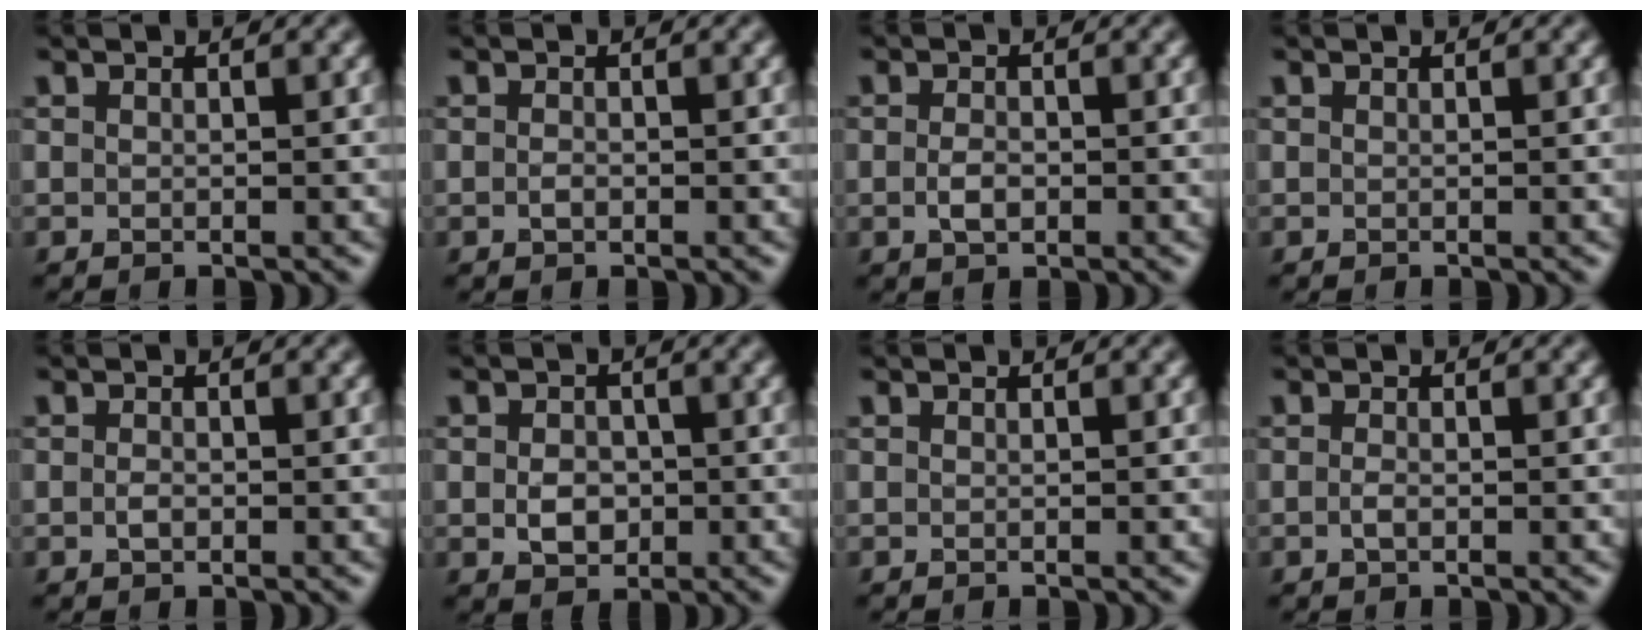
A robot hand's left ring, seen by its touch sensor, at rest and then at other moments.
{"total": 0.7, "force": [-0.2, 0.4, 0.5], "torque": [-0.012, -0.001, -0.004]}
{"total": 1.7, "force": [-0.4, 1.0, 1.3], "torque": [-0.027, -0.001, -0.008]}
{"total": 0.0}
{"total": 0.9, "force": [-0.2, 0.5, 0.6], "torque": [-0.015, -0.001, -0.005]}
{"total": 2.7, "force": [-0.5, 2.1, 1.7], "torque": [-0.030, -0.004, -0.011]}
{"total": 0.0}
{"total": 0.8, "force": [-0.3, 0.3, 0.7], "torque": [-0.017, -0.001, -0.006]}